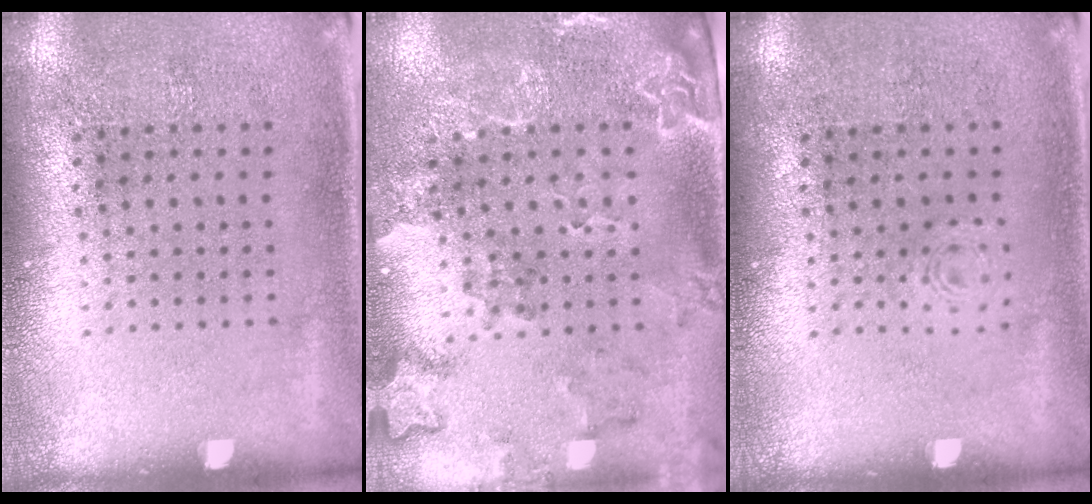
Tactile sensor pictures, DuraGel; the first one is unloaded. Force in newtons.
{"total": 2.0, "press": 1.9, "slide": 0.7}
{"total": 0.6, "press": 0.6, "slide": 0.1}